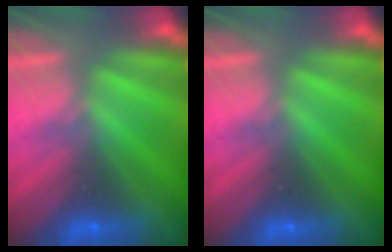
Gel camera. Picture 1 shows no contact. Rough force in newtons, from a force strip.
{"total": 0.0}